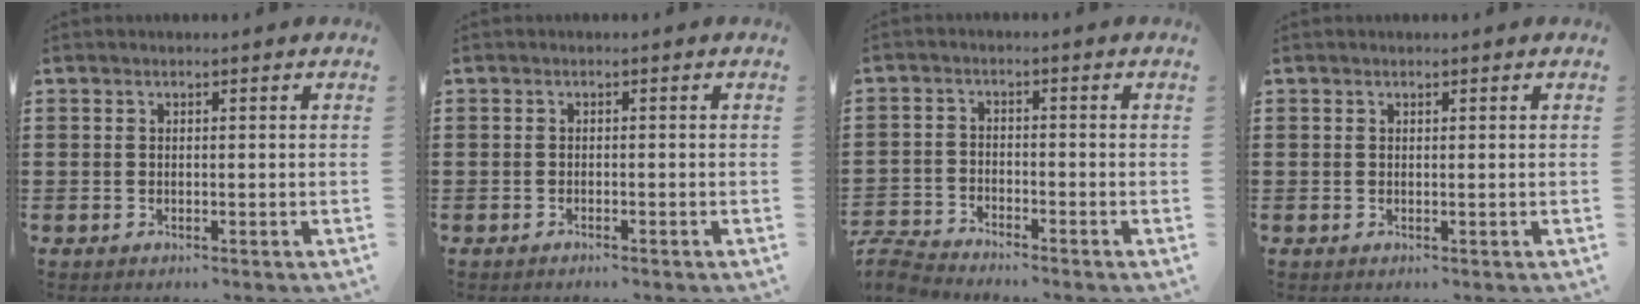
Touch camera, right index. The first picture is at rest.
{"total": 0.6, "force": [-0.6, 0.0, 0.2], "torque": [-0.006, -0.002, -0.012]}
{"total": 3.8, "force": [-3.8, 0.3, 0.4], "torque": [-0.025, -0.004, -0.083]}
{"total": 0.0}